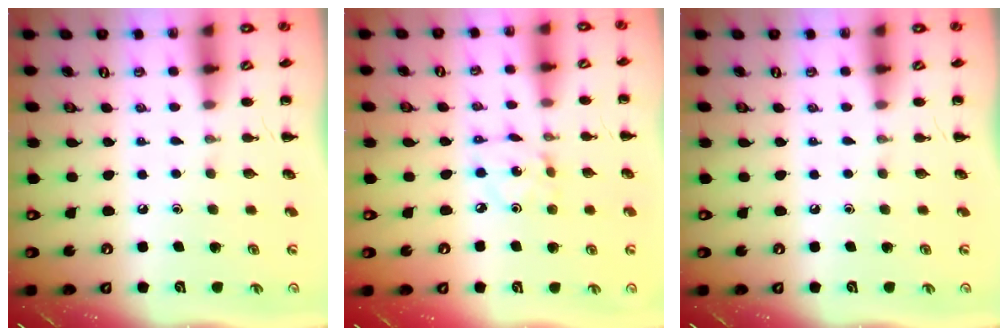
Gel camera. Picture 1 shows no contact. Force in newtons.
{"total": 2.1, "press": 2.0, "slide": 0.6}
{"total": 0.0}